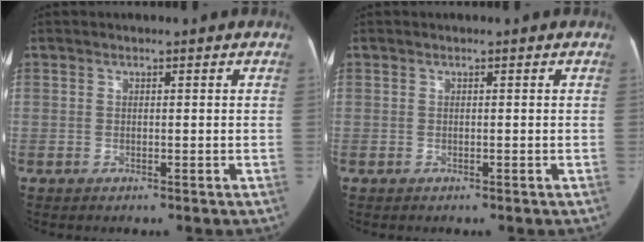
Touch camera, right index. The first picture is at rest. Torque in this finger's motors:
{"motor_torque": [0.04, -0.01, -0.08, -0.01]}